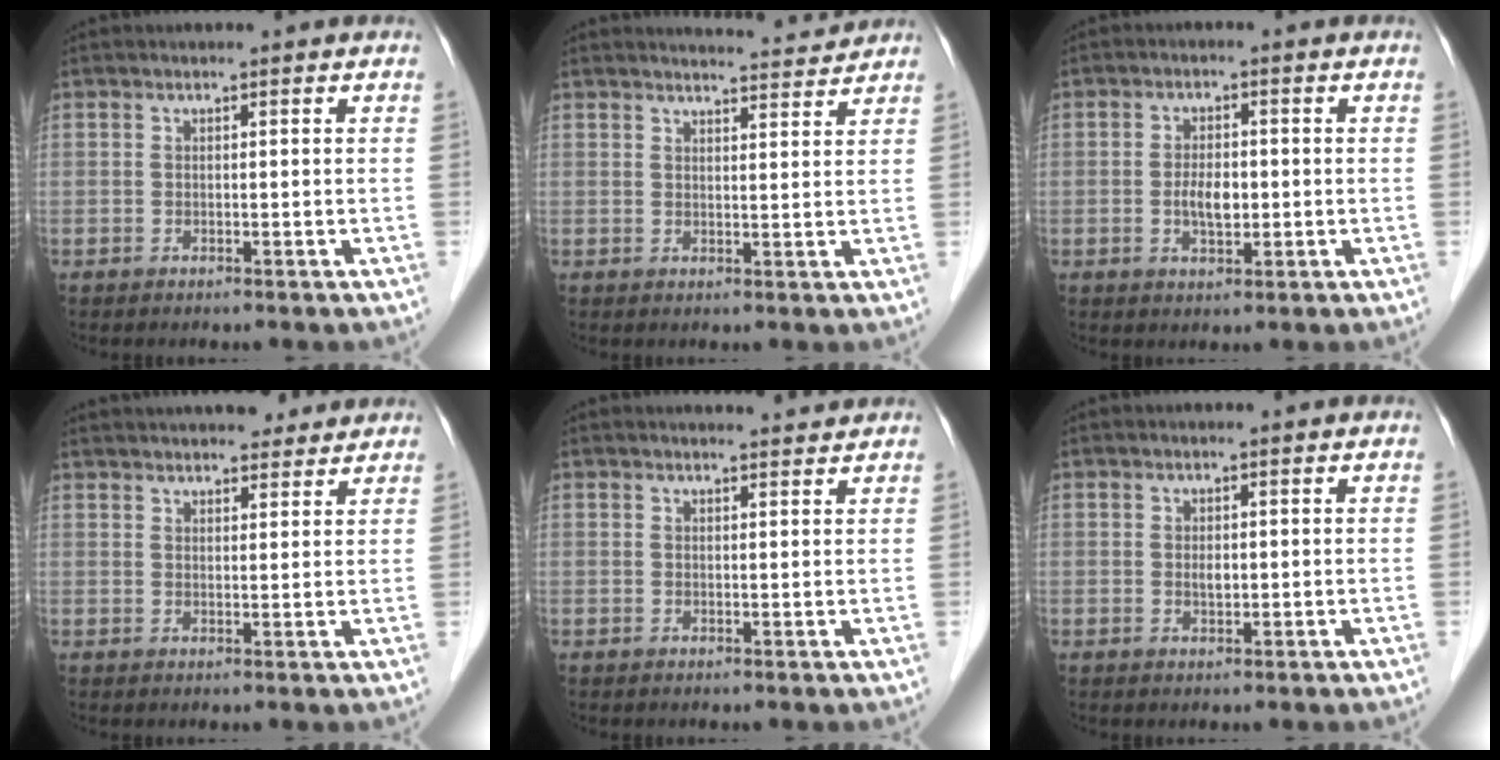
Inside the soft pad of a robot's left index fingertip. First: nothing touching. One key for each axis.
{"total": 5.6, "fx": 5.5, "fy": 0.0, "fz": 0.4, "tx": -0.014, "ty": 0.001, "tz": 0.066}
{"total": 3.7, "fx": -0.5, "fy": 1.8, "fz": 3.2, "tx": -0.061, "ty": 0.000, "tz": -0.009}
{"total": 13.9, "fx": 12.6, "fy": 3.3, "fz": 4.9, "tx": -0.070, "ty": 0.035, "tz": 0.176}
{"total": 3.4, "fx": 3.3, "fy": 0.2, "fz": 0.5, "tx": -0.012, "ty": 0.005, "tz": 0.038}
{"total": 1.1, "fx": 0.2, "fy": 0.6, "fz": 0.9, "tx": -0.016, "ty": -0.003, "tz": 0.004}